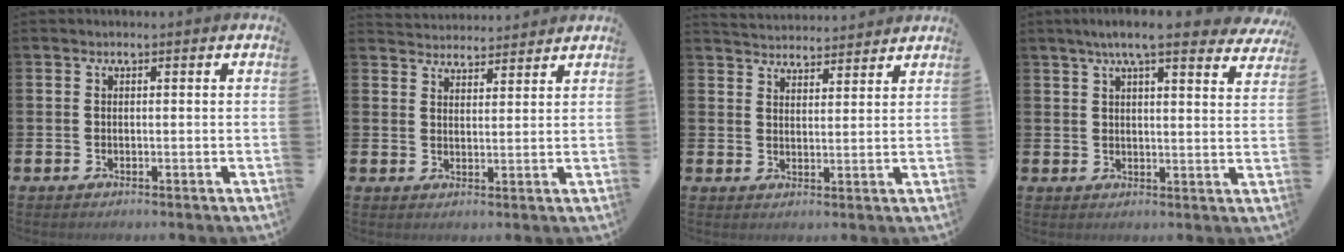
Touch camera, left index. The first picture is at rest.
{"total": 3.8, "force": [3.7, 0.7, -0.4], "torque": [0.000, -0.021, 0.068]}
{"total": 4.2, "force": [4.1, 0.4, -0.4], "torque": [-0.002, -0.028, 0.075]}
{"total": 7.1, "force": [6.2, 1.0, 3.5], "torque": [-0.065, -0.019, 0.106]}